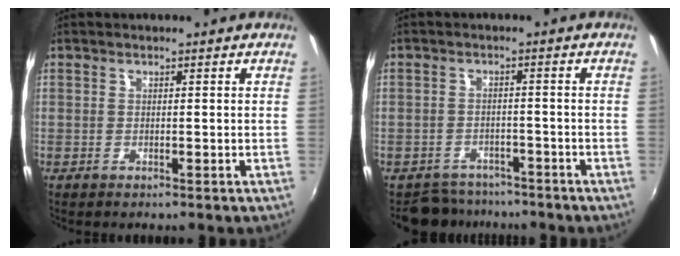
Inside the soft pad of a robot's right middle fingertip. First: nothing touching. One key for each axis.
{"total": 5.2, "fx": -4.5, "fy": 2.5, "fz": 0.3, "tx": -0.020, "ty": 0.003, "tz": -0.071}